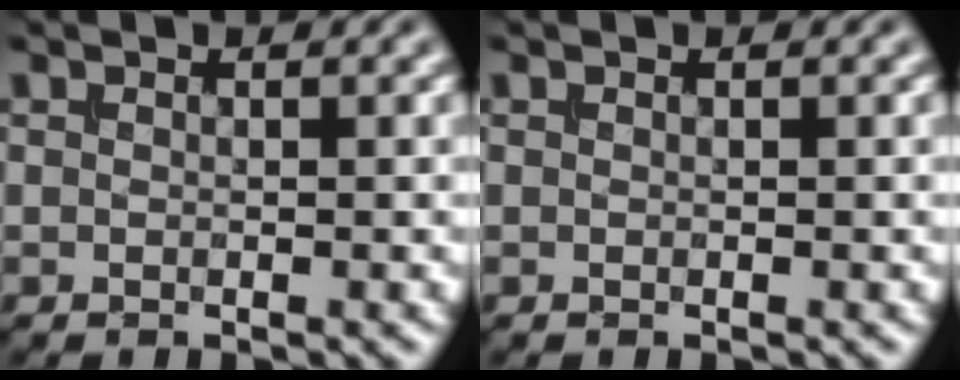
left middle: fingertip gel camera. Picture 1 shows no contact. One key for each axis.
{"total": 0.0}